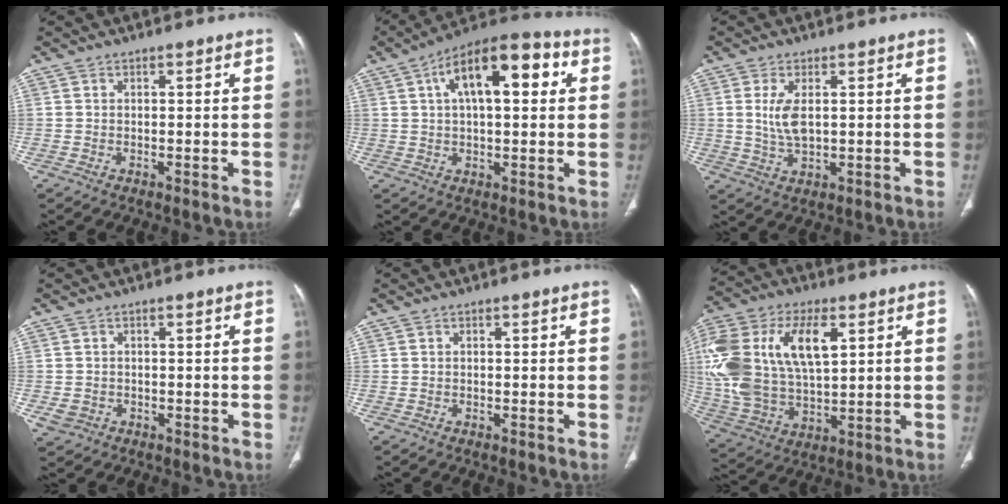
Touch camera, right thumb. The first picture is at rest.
{"total": 16.3, "force": [4.9, 7.2, 13.8], "torque": [-0.192, 0.025, 0.067]}
{"total": 5.4, "force": [1.0, 2.5, 4.7], "torque": [-0.102, -0.008, 0.026]}
{"total": 2.6, "force": [-0.8, 2.3, 0.9], "torque": [-0.016, 0.003, -0.007]}
{"total": 0.0}
{"total": 25.5, "force": [6.7, 14.1, 20.2], "torque": [-0.445, 0.004, 0.129]}